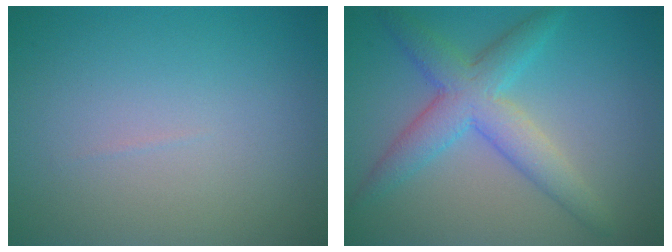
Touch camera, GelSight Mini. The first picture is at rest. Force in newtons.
{"total": 5.2, "press": 5.1, "slide": 0.3}